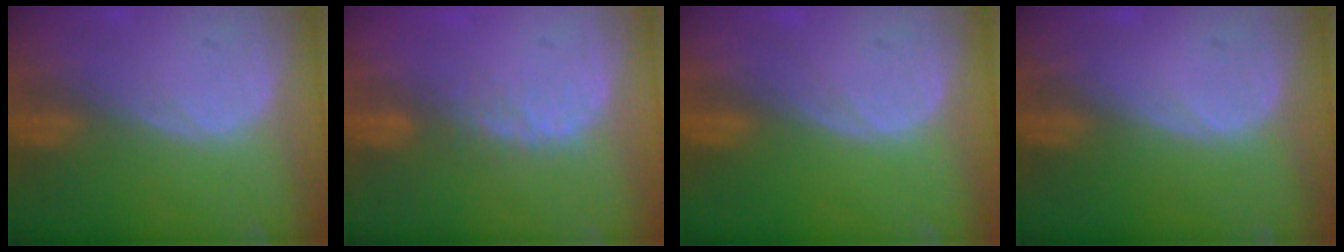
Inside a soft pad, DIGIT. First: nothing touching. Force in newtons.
{"total": 2.8, "press": 2.4, "slide": 1.5}
{"total": 0.0}
{"total": 0.0}